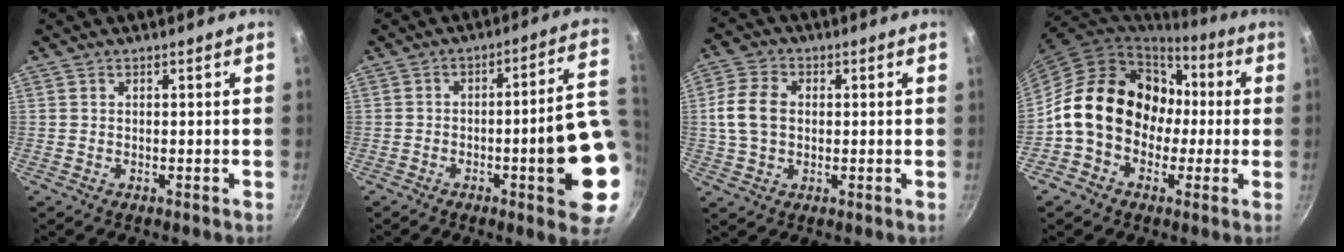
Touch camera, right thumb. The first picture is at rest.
{"total": 16.3, "force": [-3.2, 3.5, 15.6], "torque": [-0.182, 0.021, -0.042]}
{"total": 8.3, "force": [0.6, 6.1, 5.6], "torque": [-0.100, 0.011, 0.004]}
{"total": 18.2, "force": [-0.3, 14.6, 10.8], "torque": [-0.133, 0.055, -0.009]}